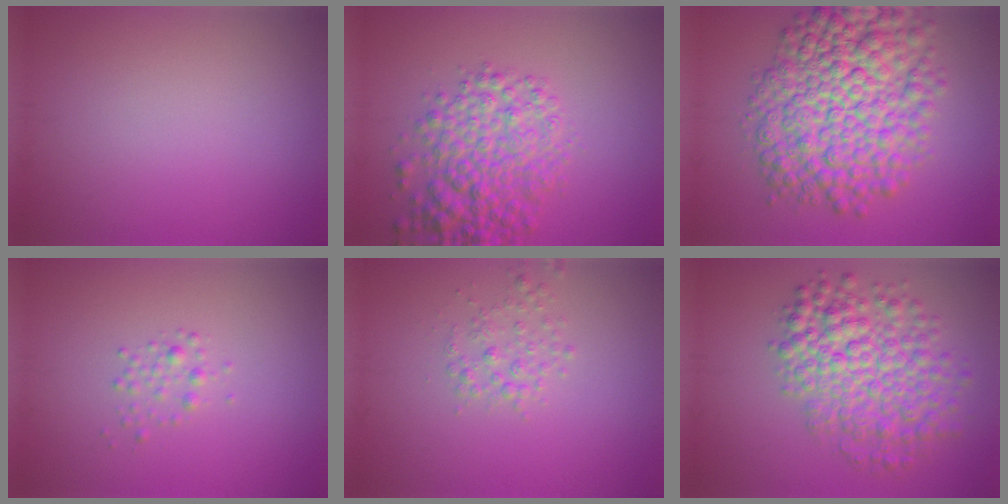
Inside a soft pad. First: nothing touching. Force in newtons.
{"total": 6.3, "press": 6.3, "slide": 0.2}
{"total": 11.0, "press": 11.0, "slide": 0.2}
{"total": 1.2, "press": 1.2, "slide": 0.0}
{"total": 1.7, "press": 1.7, "slide": 0.1}
{"total": 7.4, "press": 7.4, "slide": 0.2}